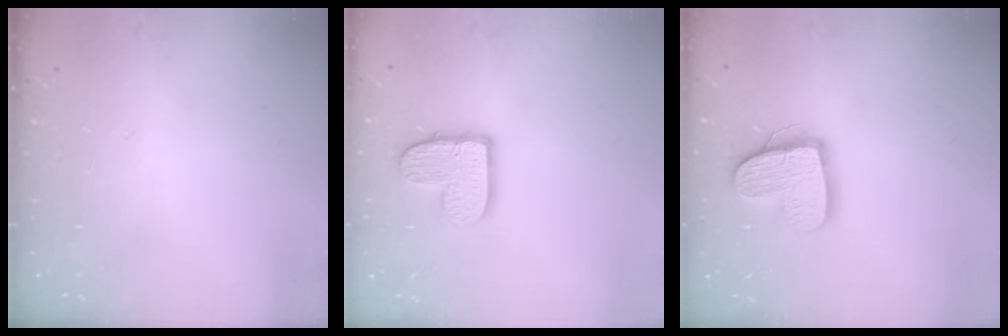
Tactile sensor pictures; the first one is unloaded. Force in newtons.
{"total": 11.1, "press": 11.1, "slide": 0.5}
{"total": 15.0, "press": 15.0, "slide": 1.1}